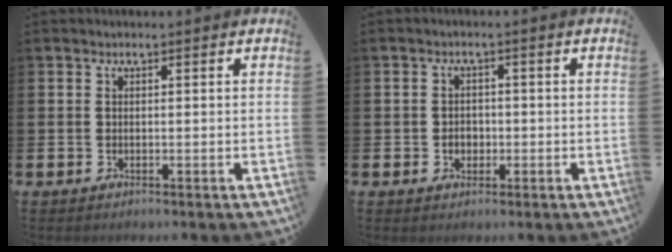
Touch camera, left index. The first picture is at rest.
{"total": 2.0, "force": [-0.5, 1.7, 1.0], "torque": [0.000, -0.002, -0.018]}